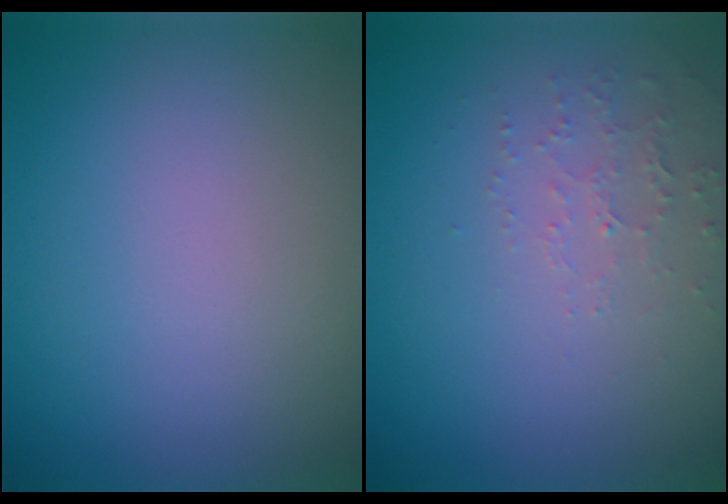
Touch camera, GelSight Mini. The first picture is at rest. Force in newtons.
{"total": 1.5, "press": 1.5, "slide": 0.5}